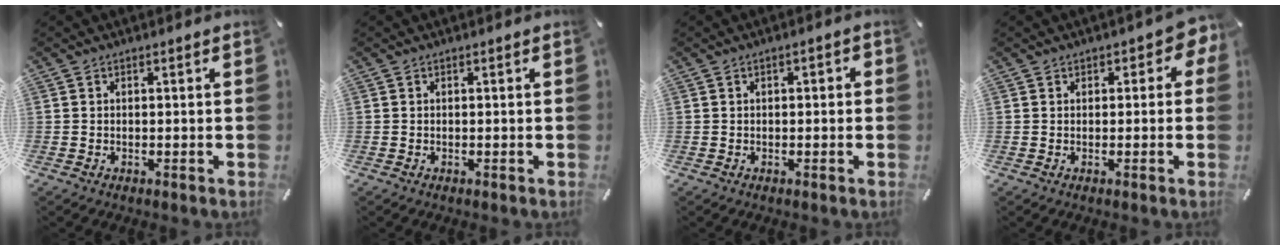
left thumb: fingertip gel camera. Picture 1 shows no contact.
{"total": 0.0}
{"total": 1.6, "force": [-0.3, 0.9, 1.2], "torque": [-0.021, 0.006, -0.007]}
{"total": 3.1, "force": [1.1, 2.2, 1.8], "torque": [-0.005, -0.005, 0.012]}